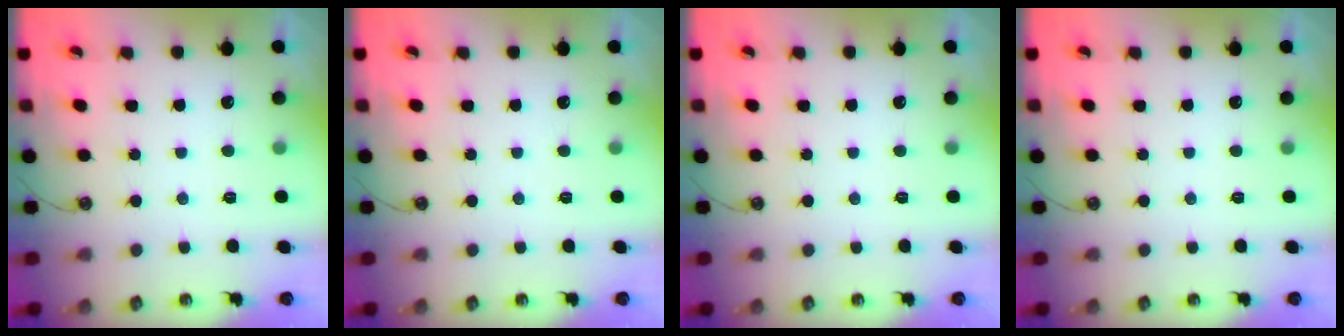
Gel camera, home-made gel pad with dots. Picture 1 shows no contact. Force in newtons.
{"total": 0.0}
{"total": 0.0}
{"total": 0.0}